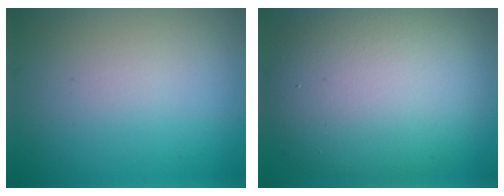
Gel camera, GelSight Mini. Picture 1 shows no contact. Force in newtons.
{"total": 11.7, "press": 11.7, "slide": 0.7}